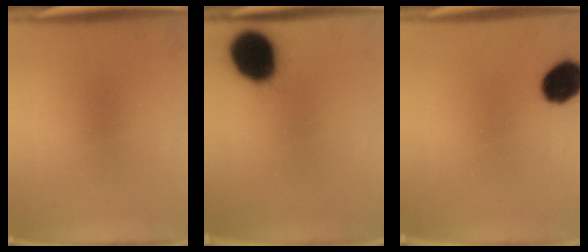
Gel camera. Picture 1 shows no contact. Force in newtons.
{"total": 16.9}
{"total": 10.1}